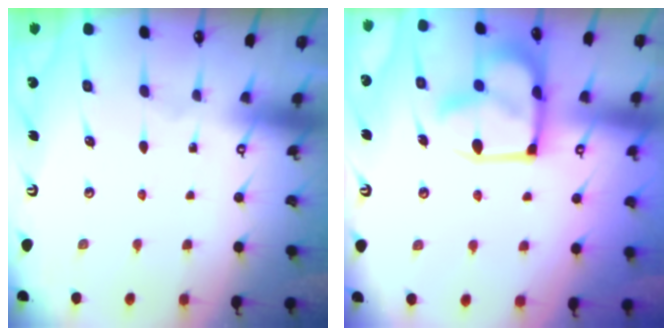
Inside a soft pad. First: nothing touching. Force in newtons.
{"total": 11.6, "press": 11.5, "slide": 1.5}